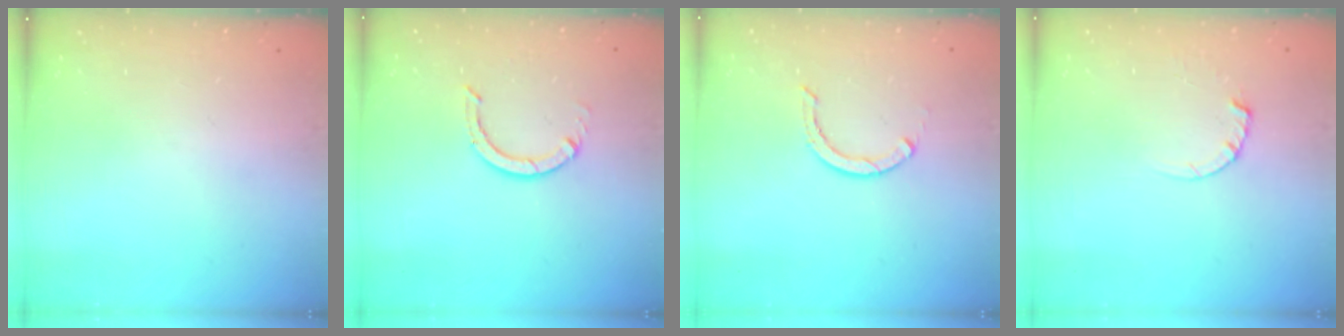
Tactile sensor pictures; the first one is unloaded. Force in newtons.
{"total": 3.9, "press": 3.8, "slide": 0.3}
{"total": 2.6, "press": 2.6, "slide": 0.1}
{"total": 2.4, "press": 2.4, "slide": 0.3}